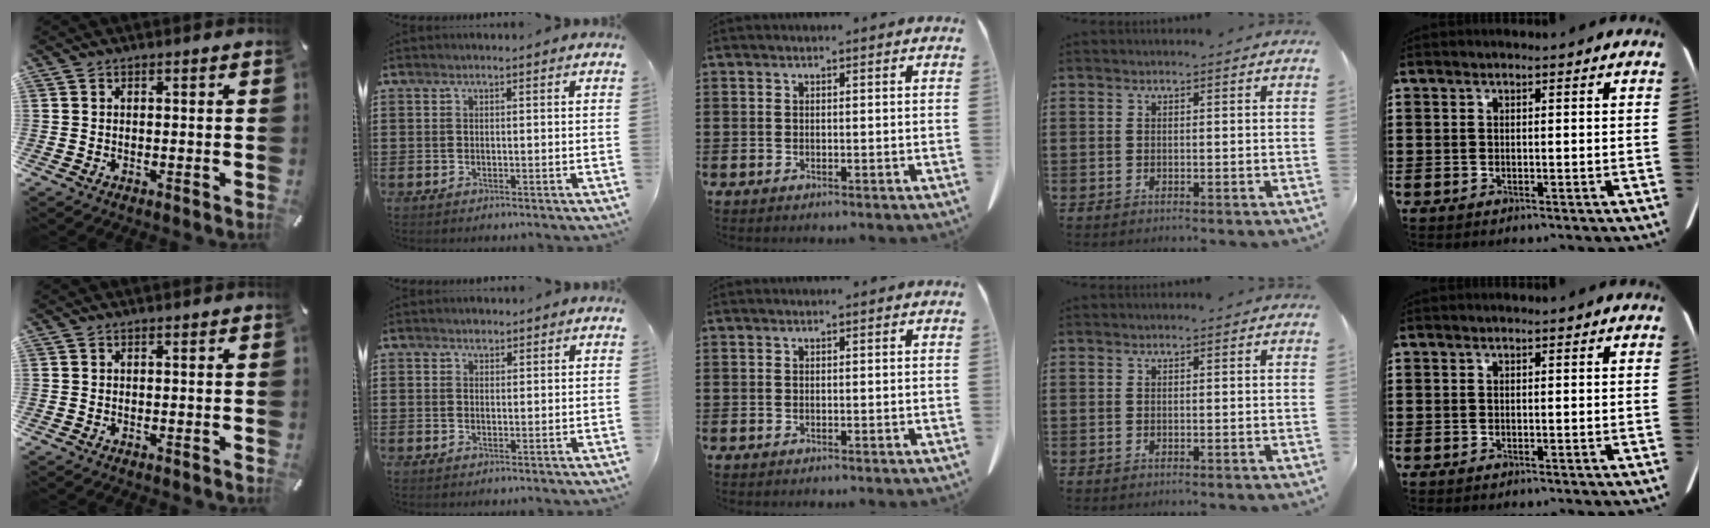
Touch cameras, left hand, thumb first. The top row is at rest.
{"index": {"total": 1.4, "force": [1.1, 0.7, 0.3], "torque": [0.000, 0.000, 0.020]}}